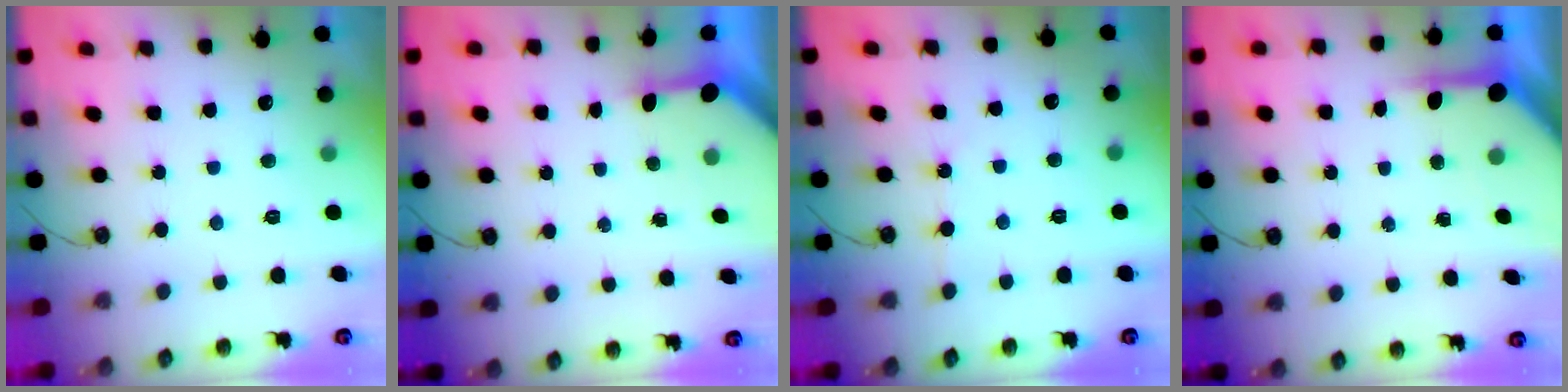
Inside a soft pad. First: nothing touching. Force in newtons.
{"total": 3.3, "press": 3.3, "slide": 0.3}
{"total": 1.4, "press": 1.3, "slide": 0.3}
{"total": 6.2, "press": 6.2, "slide": 0.5}